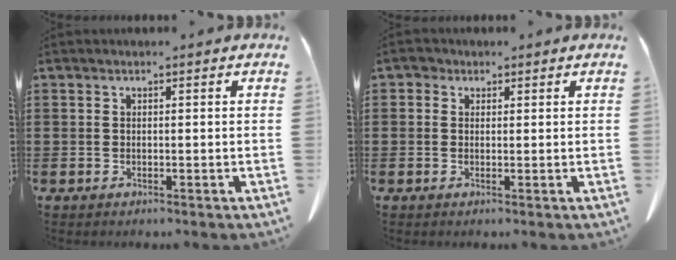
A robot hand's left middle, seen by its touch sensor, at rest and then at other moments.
{"total": 1.1, "force": [0.6, 0.9, 0.2], "torque": [-0.008, 0.006, 0.011]}